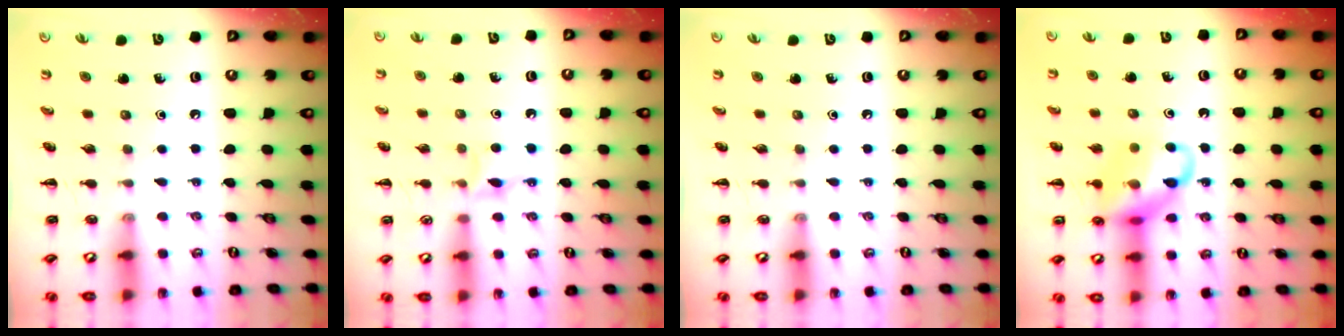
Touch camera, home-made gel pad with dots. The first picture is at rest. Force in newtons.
{"total": 3.6, "press": 3.4, "slide": 1.3}
{"total": 0.0}
{"total": 13.5, "press": 13.3, "slide": 2.3}